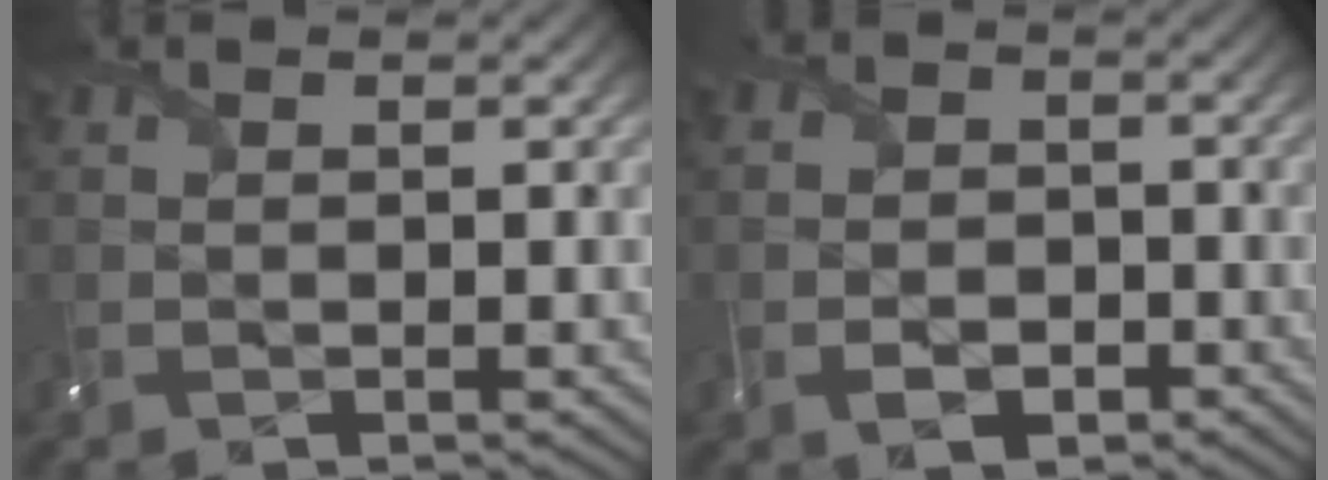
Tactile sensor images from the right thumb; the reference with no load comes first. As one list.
[{"total": 3.9, "force": [-2.5, 2.6, 1.3], "torque": [-0.005, -0.007, -0.062]}]